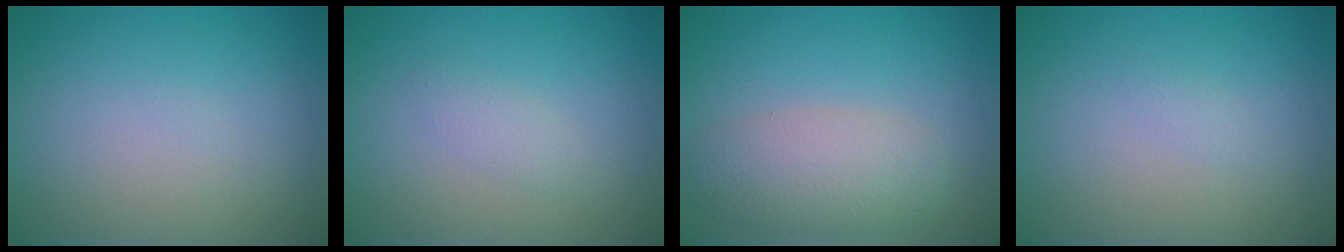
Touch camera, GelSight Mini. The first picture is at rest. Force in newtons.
{"total": 1.2, "press": 1.2, "slide": 0.0}
{"total": 4.4, "press": 4.4, "slide": 0.3}
{"total": 0.5, "press": 0.5, "slide": 0.1}